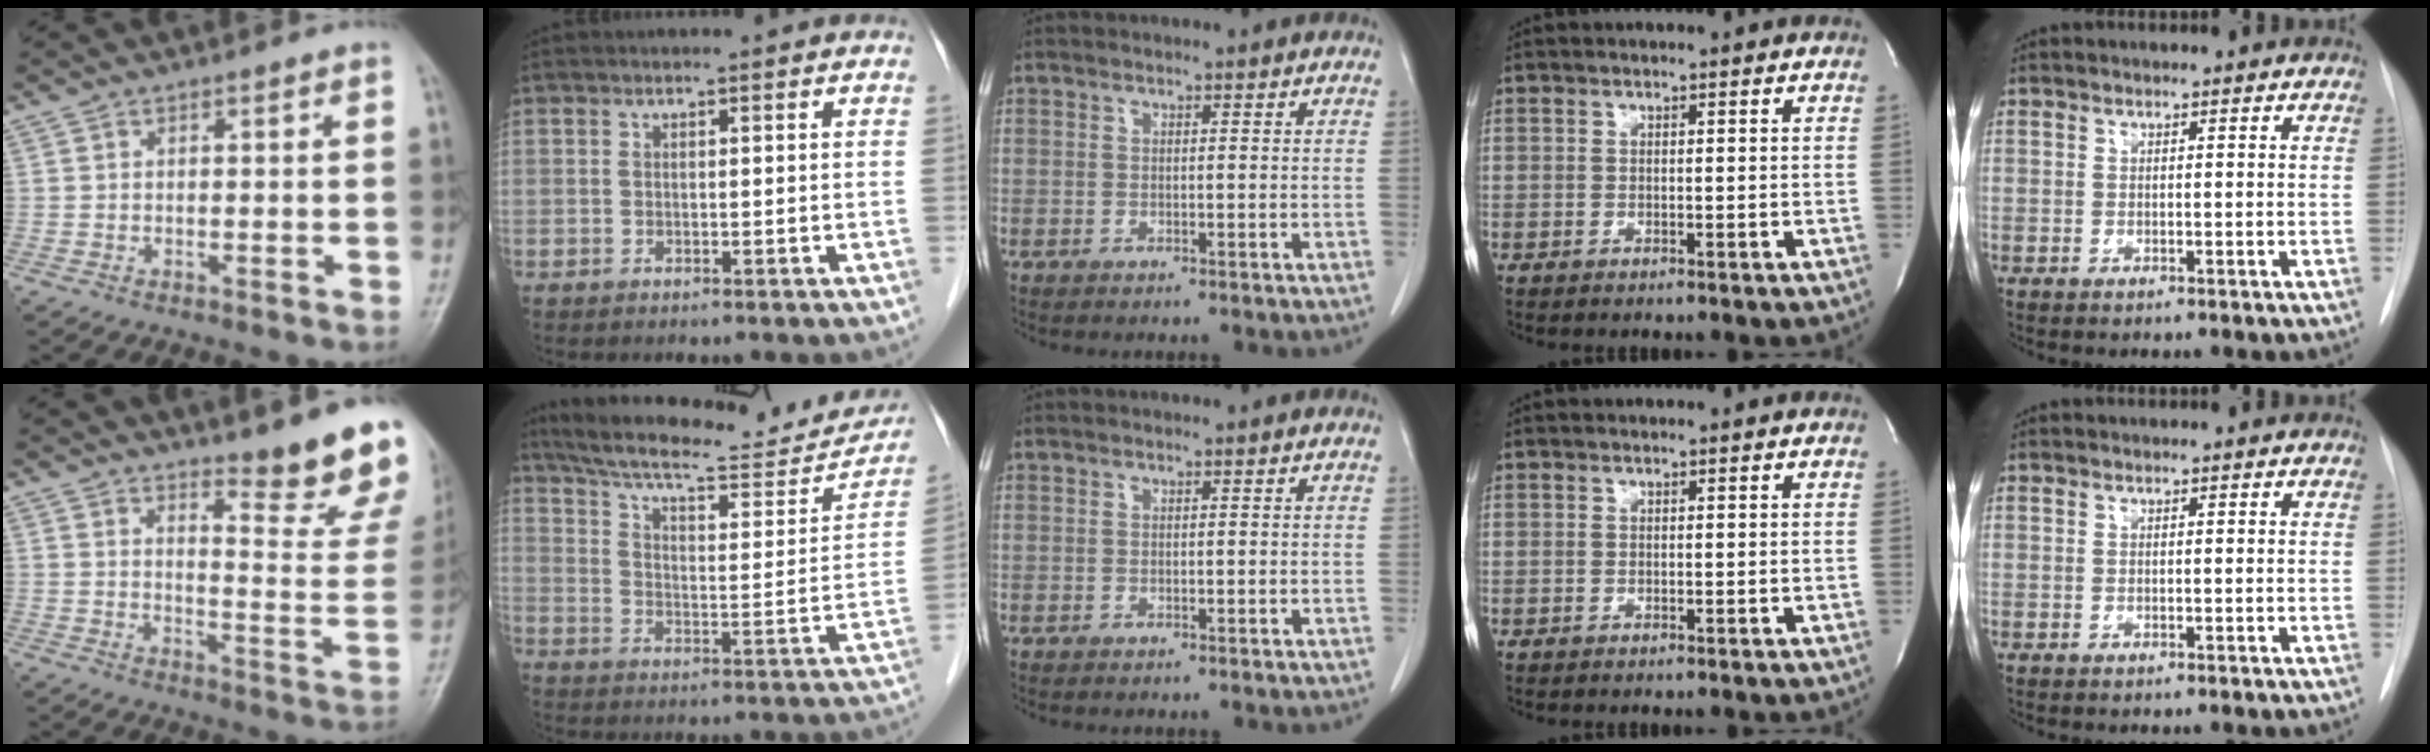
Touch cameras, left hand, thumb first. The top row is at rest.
{"thumb": {"total": 14.2, "force": [11.6, 1.4, 8.0], "torque": [-0.081, -0.124, 0.149]}, "index": {"total": 21.4, "force": [19.3, 4.1, 8.2], "torque": [-0.130, -0.005, 0.268]}}